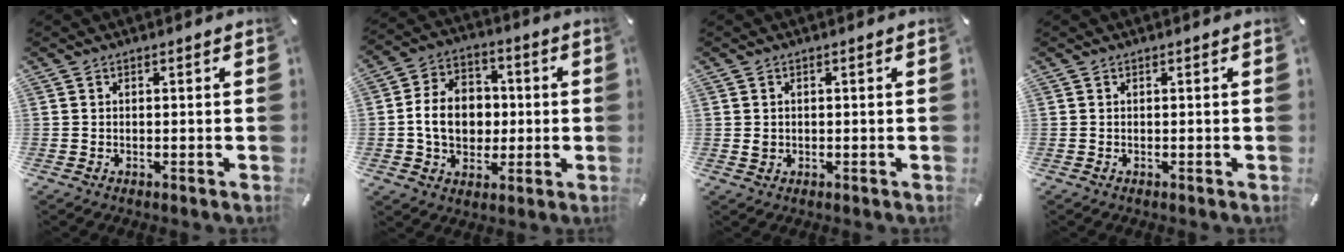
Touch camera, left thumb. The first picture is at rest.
{"total": 11.4, "force": [-0.6, 9.4, 6.4], "torque": [-0.138, 0.020, -0.009]}
{"total": 1.3, "force": [0.0, 1.2, 0.4], "torque": [-0.001, 0.002, -0.003]}
{"total": 0.0}